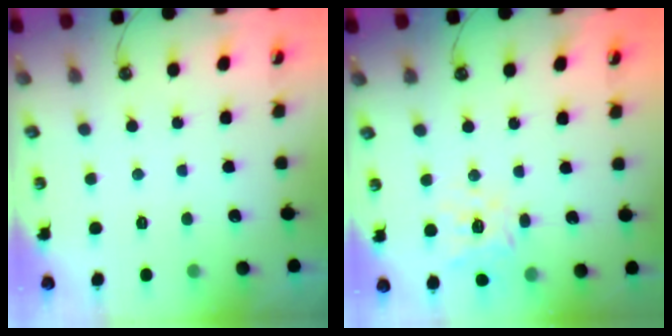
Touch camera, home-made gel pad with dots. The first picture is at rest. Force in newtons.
{"total": 14.7, "press": 14.6, "slide": 1.7}